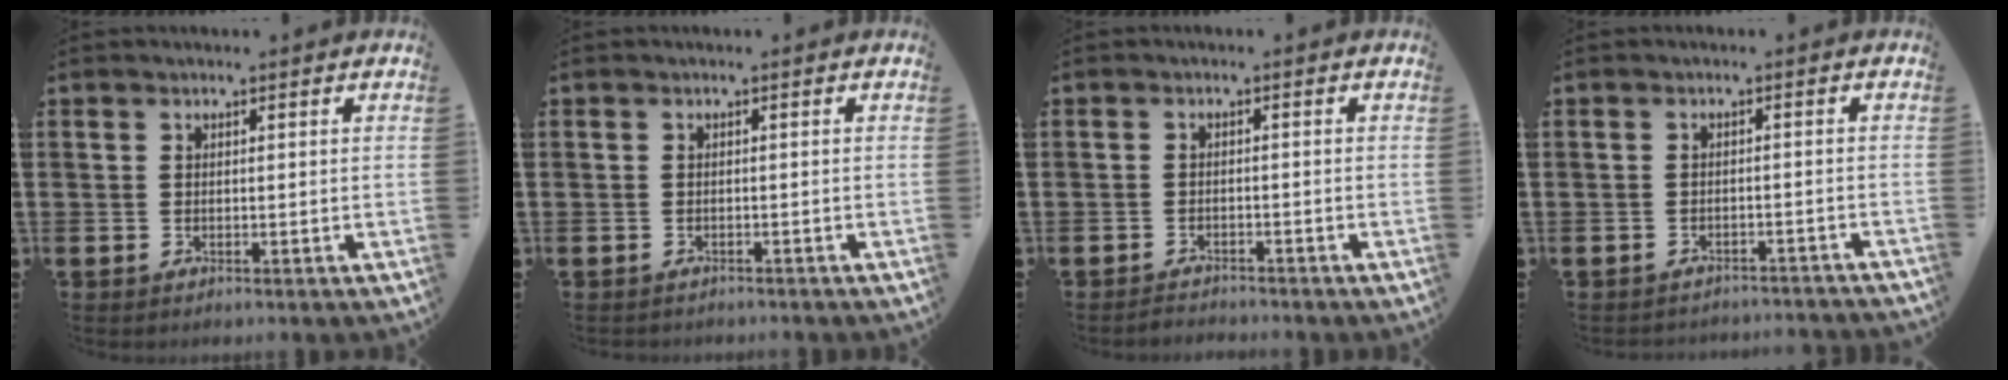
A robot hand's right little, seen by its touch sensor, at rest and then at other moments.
{"total": 0.6, "force": [-0.6, 0.1, -0.1], "torque": [-0.001, -0.001, -0.012]}
{"total": 1.3, "force": [-1.3, 0.0, -0.1], "torque": [-0.002, 0.003, -0.029]}
{"total": 1.5, "force": [-1.5, -0.1, -0.1], "torque": [-0.003, 0.004, -0.032]}